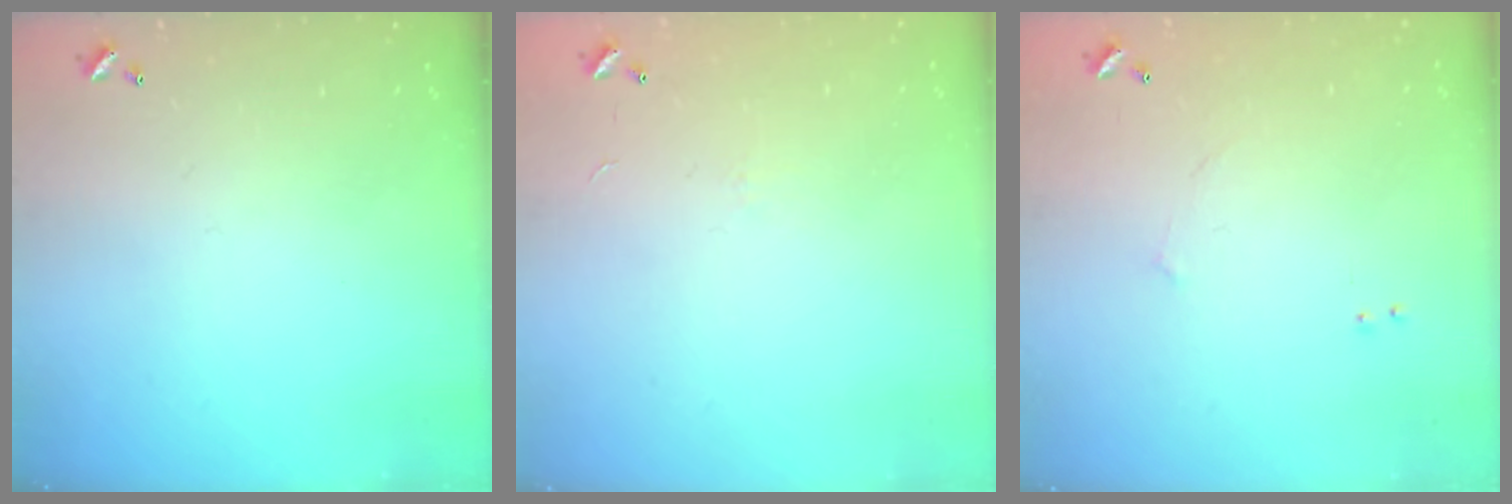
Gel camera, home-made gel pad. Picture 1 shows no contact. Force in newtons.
{"total": 6.6, "press": 6.6, "slide": 0.7}
{"total": 6.3, "press": 6.3, "slide": 0.7}